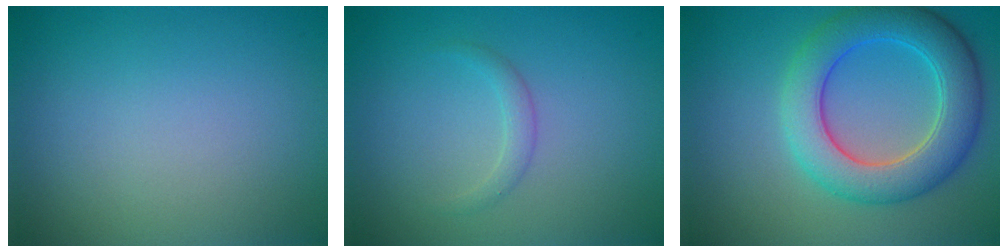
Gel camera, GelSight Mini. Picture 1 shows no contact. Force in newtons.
{"total": 1.2, "press": 1.2, "slide": 0.0}
{"total": 7.0, "press": 7.0, "slide": 0.3}